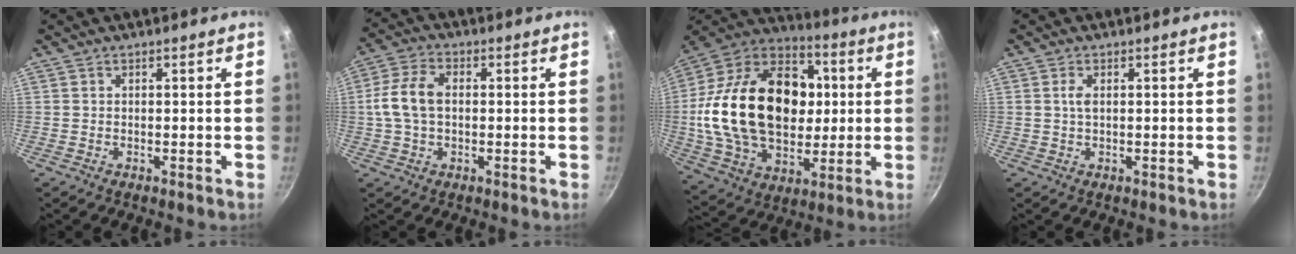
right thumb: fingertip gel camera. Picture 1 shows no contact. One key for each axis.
{"total": 8.6, "fx": 0.3, "fy": 5.5, "fz": 6.6, "tx": -0.132, "ty": 0.022, "tz": -0.002}
{"total": 32.1, "fx": 2.3, "fy": 22.1, "fz": 23.3, "tx": -0.392, "ty": 0.025, "tz": 0.037}
{"total": 1.7, "fx": 0.4, "fy": 0.8, "fz": 1.5, "tx": -0.030, "ty": 0.002, "tz": 0.008}